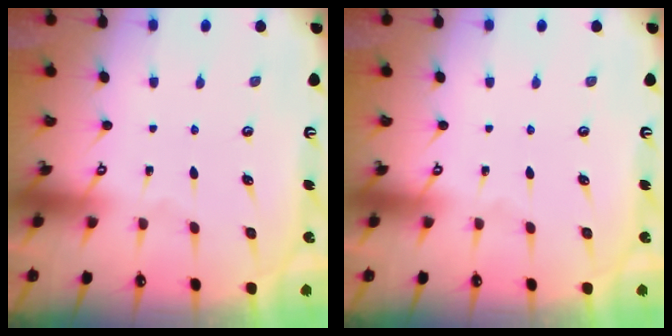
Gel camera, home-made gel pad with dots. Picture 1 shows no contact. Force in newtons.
{"total": 0.0}